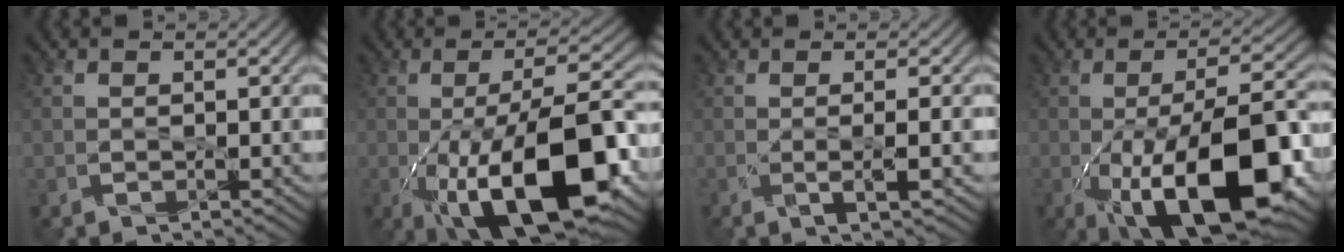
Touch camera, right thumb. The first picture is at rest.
{"total": 17.1, "force": [-5.8, 6.2, 14.8], "torque": [-0.219, 0.005, -0.096]}
{"total": 3.0, "force": [-0.1, 0.6, 2.9], "torque": [-0.051, 0.003, -0.009]}
{"total": 17.2, "force": [-5.7, 6.6, 14.8], "torque": [-0.219, -0.006, -0.093]}